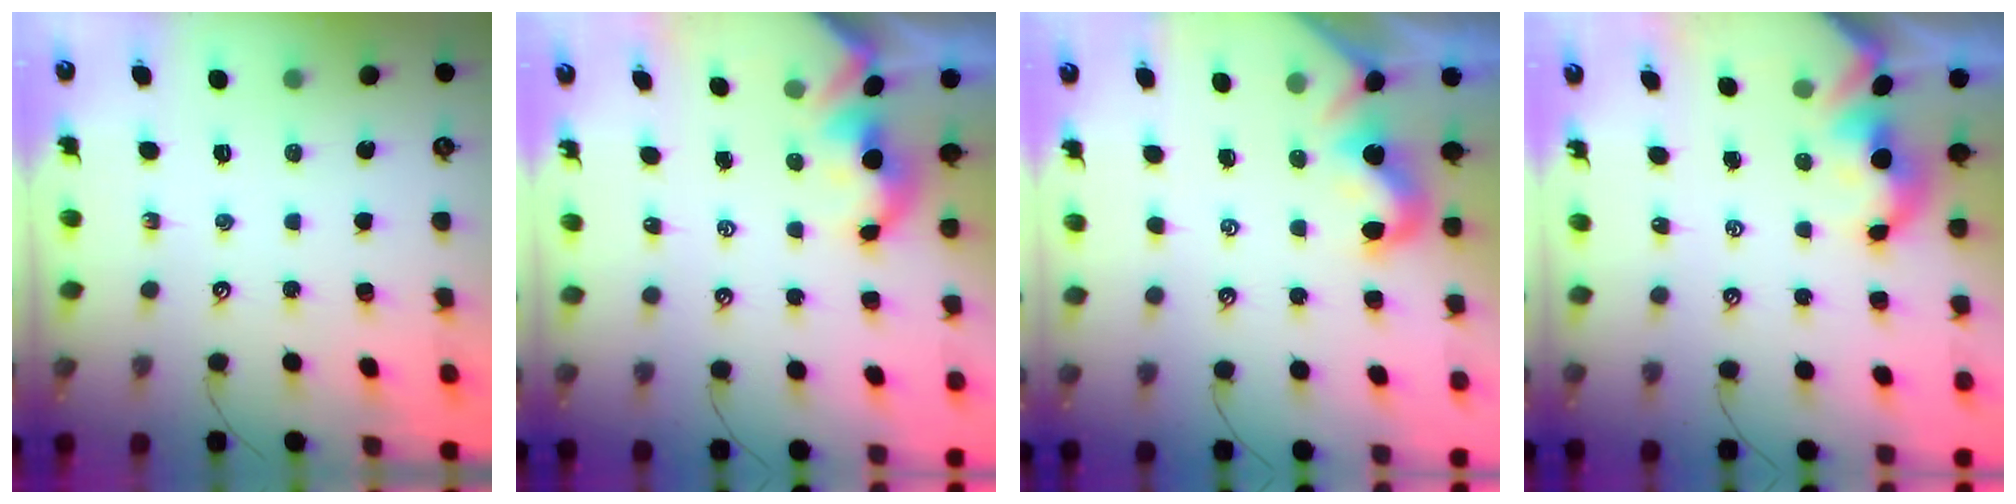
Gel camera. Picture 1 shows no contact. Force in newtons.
{"total": 1.8, "press": 1.8, "slide": 0.2}
{"total": 0.0}
{"total": 2.1, "press": 2.1, "slide": 0.2}